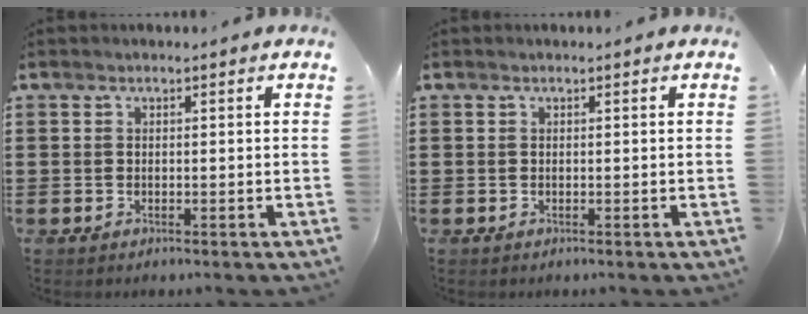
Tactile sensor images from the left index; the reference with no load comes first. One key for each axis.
{"total": 0.0}